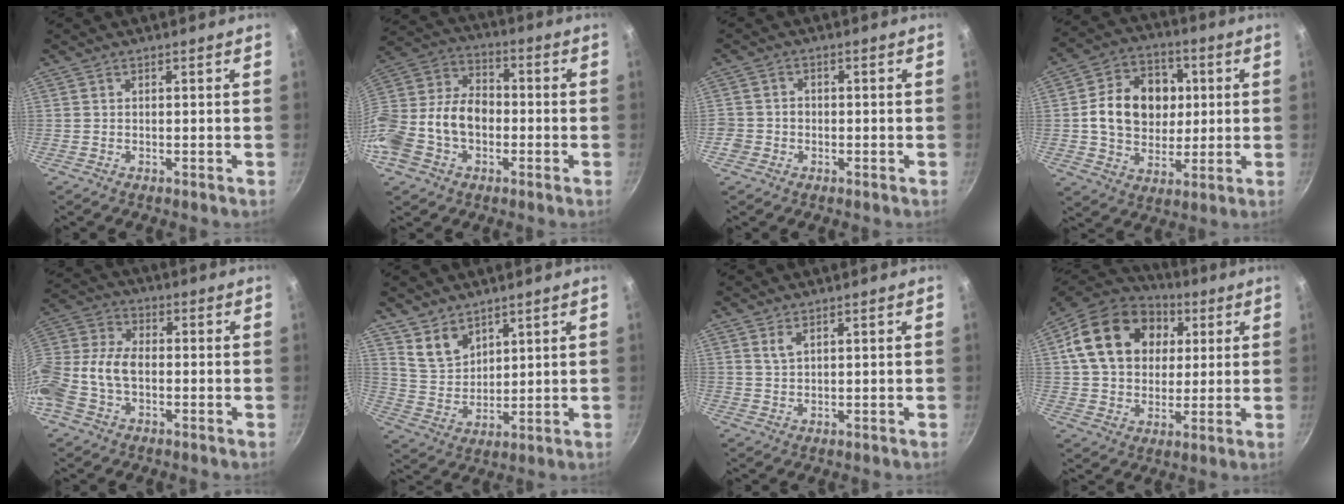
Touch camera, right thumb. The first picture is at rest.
{"total": 18.8, "force": [-3.7, 13.7, 12.4], "torque": [-0.235, 0.058, -0.076]}
{"total": 3.1, "force": [-1.1, 2.8, 0.9], "torque": [-0.007, 0.015, -0.022]}
{"total": 15.8, "force": [1.8, 12.7, 9.3], "torque": [-0.116, 0.015, 0.026]}
{"total": 12.6, "force": [-2.5, 8.2, 9.2], "torque": [-0.184, 0.036, -0.065]}
{"total": 7.3, "force": [5.1, 4.4, 2.8], "torque": [-0.033, -0.031, 0.109]}
{"total": 2.0, "force": [1.2, 0.9, 1.4], "torque": [-0.026, -0.007, 0.025]}
{"total": 20.8, "force": [5.4, 15.8, 12.3], "torque": [-0.193, 0.015, 0.085]}